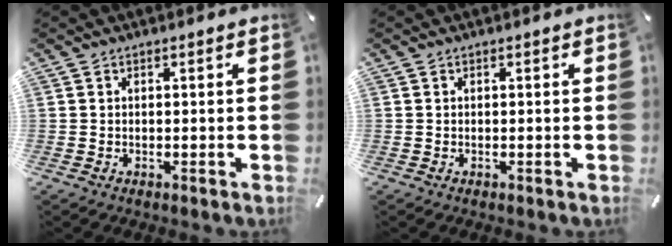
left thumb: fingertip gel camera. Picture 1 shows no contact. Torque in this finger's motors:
{"motor_torque": [-0.01, 0.01, -0.06, 0.10, 0.00]}